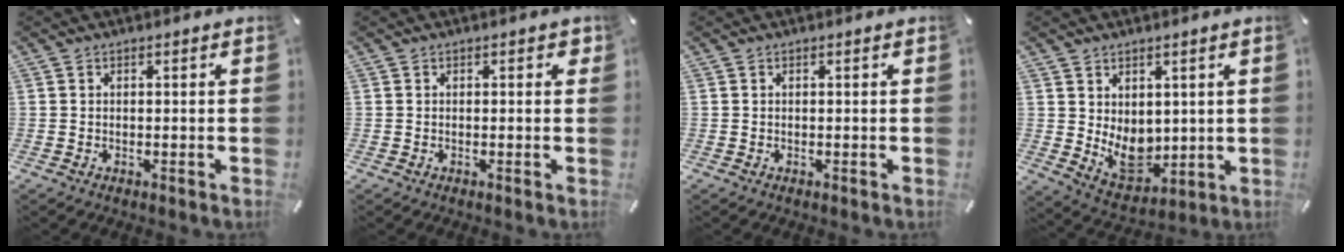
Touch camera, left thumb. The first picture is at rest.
{"total": 1.0, "force": [0.1, 0.6, 0.7], "torque": [-0.006, 0.001, -0.001]}
{"total": 0.0}
{"total": 8.8, "force": [1.6, 7.2, 4.8], "torque": [-0.073, -0.028, 0.035]}